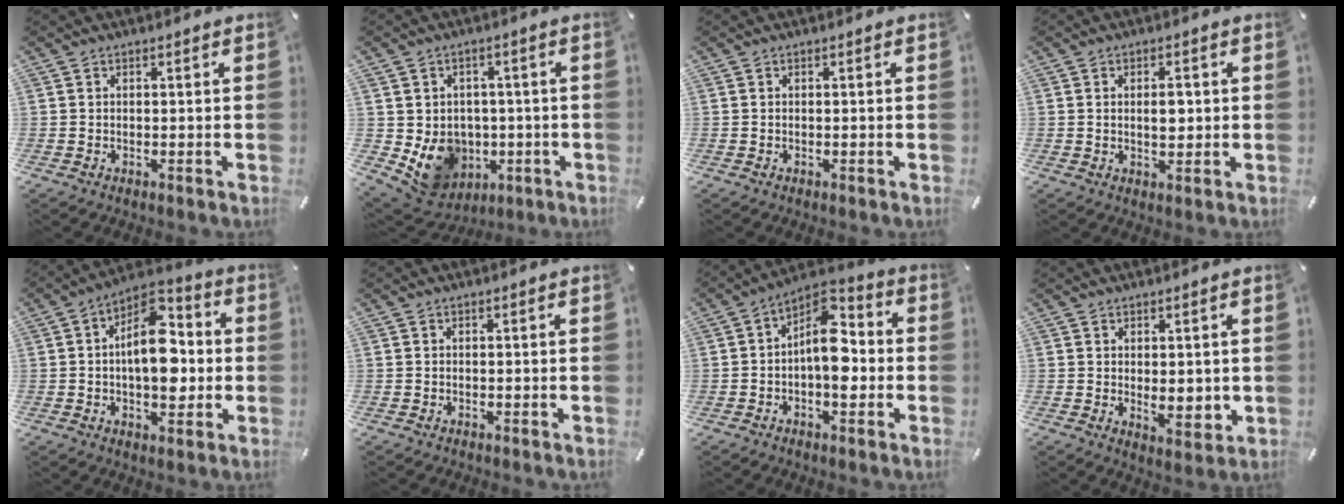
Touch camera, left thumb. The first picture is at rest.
{"total": 10.3, "force": [-1.4, 9.3, 4.0], "torque": [-0.081, -0.009, -0.017]}
{"total": 0.0}
{"total": 4.4, "force": [0.3, 2.4, 3.7], "torque": [-0.050, -0.004, -0.001]}
{"total": 14.3, "force": [0.4, 8.3, 11.7], "torque": [-0.176, -0.014, 0.006]}
{"total": 0.0}
{"total": 10.4, "force": [-0.2, 5.9, 8.5], "torque": [-0.130, -0.018, -0.005]}
{"total": 4.3, "force": [0.8, 2.6, 3.3], "torque": [-0.037, -0.004, 0.014]}